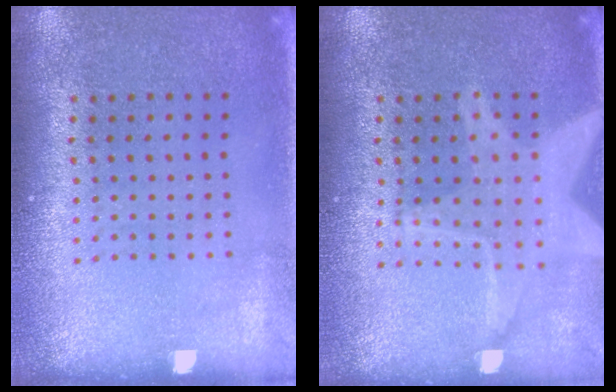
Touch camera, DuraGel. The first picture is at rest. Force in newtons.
{"total": 3.1, "press": 3.0, "slide": 0.4}